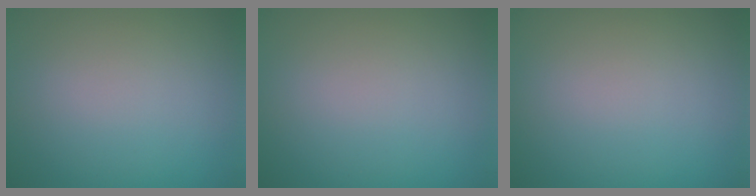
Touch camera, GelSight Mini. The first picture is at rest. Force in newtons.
{"total": 0.0}
{"total": 0.0}